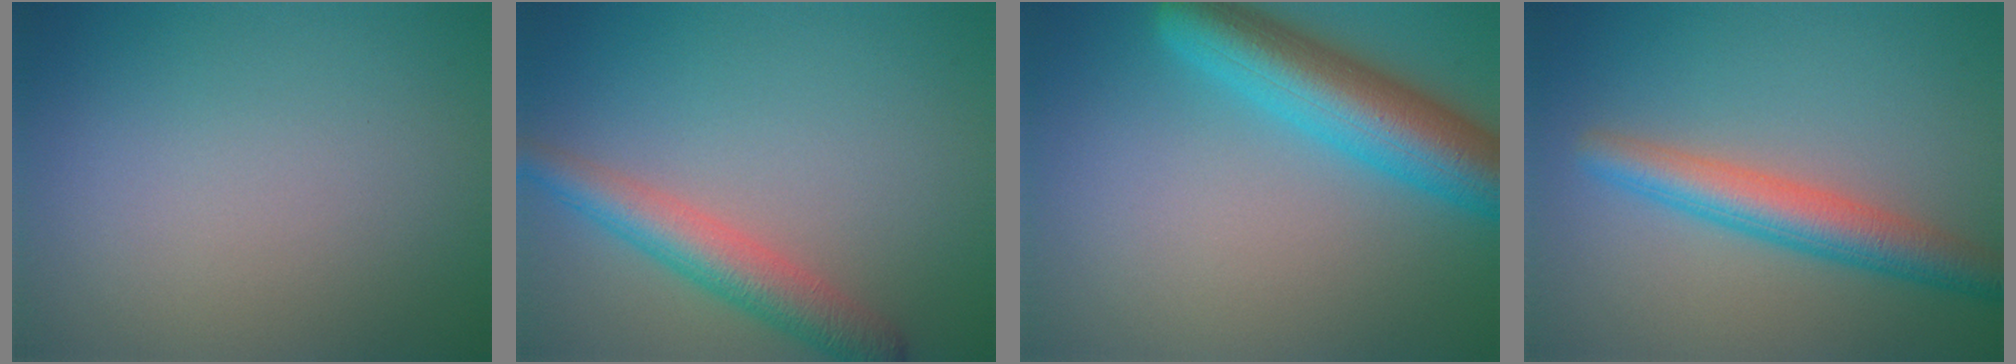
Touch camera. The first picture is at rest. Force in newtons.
{"total": 4.2, "press": 4.2, "slide": 0.1}
{"total": 7.6, "press": 7.6, "slide": 0.3}
{"total": 4.5, "press": 4.5, "slide": 0.2}